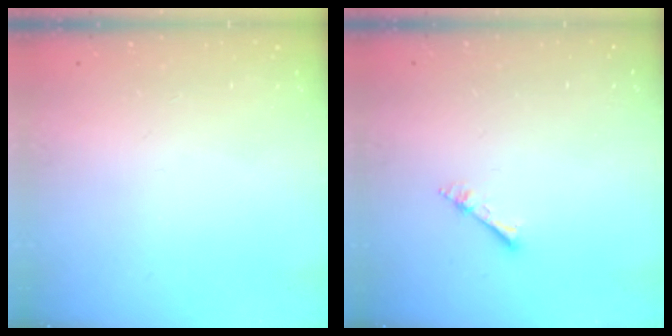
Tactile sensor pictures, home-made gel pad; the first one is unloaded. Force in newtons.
{"total": 4.0, "press": 3.9, "slide": 0.5}